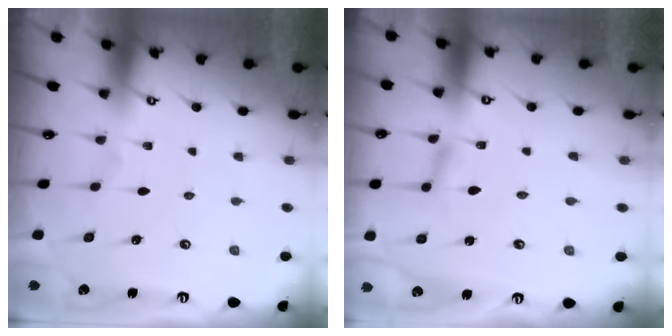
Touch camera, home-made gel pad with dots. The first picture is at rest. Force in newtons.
{"total": 2.5, "press": 2.5, "slide": 0.1}